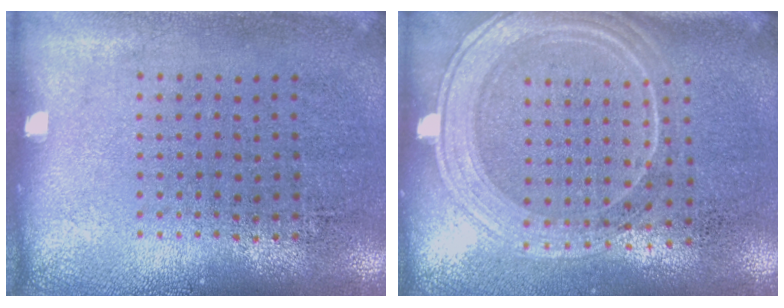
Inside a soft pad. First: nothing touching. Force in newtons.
{"total": 2.1, "press": 1.9, "slide": 0.9}